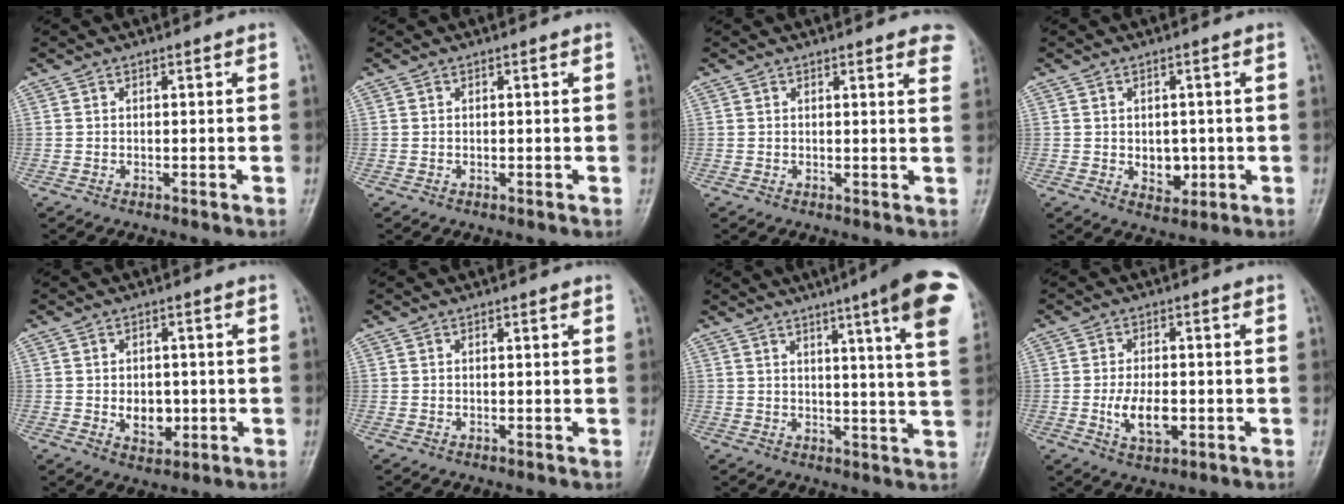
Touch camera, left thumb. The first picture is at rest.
{"total": 0.0}
{"total": 6.0, "force": [4.6, 1.7, 3.5], "torque": [-0.020, -0.013, 0.038]}
{"total": 4.7, "force": [-0.4, 3.5, 3.2], "torque": [-0.025, -0.004, 0.005]}
{"total": 5.4, "force": [-0.6, 3.9, 3.6], "torque": [-0.035, -0.002, 0.000]}
{"total": 0.7, "force": [0.5, 0.2, 0.5], "torque": [-0.008, -0.001, 0.004]}
{"total": 16.9, "force": [9.1, 1.2, 14.2], "torque": [-0.167, -0.032, 0.100]}
{"total": 6.4, "force": [-1.3, 3.4, 5.3], "torque": [-0.095, -0.003, -0.018]}